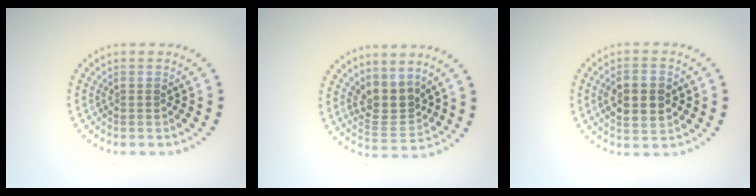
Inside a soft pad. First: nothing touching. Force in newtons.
{"total": 3.5, "press": 3.1, "slide": 1.7}
{"total": 5.0, "press": 5.0, "slide": 0.3}